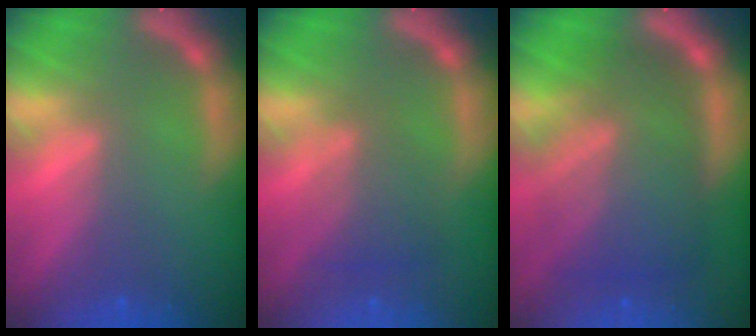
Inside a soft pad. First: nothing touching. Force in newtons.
{"total": 3.4}
{"total": 10.0}